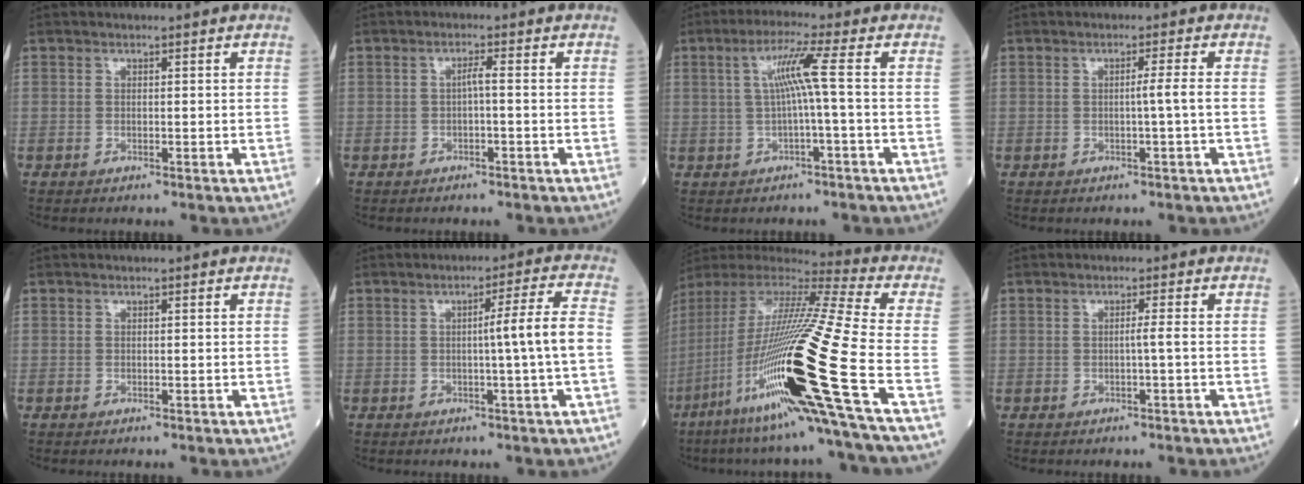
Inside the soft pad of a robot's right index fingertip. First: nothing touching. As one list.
[{"total": 1.4, "force": [-0.3, 0.0, 1.4], "torque": [-0.024, 0.003, -0.006]}, {"total": 5.4, "force": [0.2, -1.2, 5.3], "torque": [-0.102, 0.013, 0.010]}, {"total": 1.8, "force": [-0.4, -0.8, 1.6], "torque": [-0.025, 0.001, -0.007]}, {"total": 0.0}, {"total": 5.8, "force": [-0.6, -1.6, 5.6], "torque": [-0.085, 0.005, -0.007]}, {"total": 29.3, "force": [-10.6, -0.8, 27.3], "torque": [-0.506, -0.045, -0.200]}, {"total": 1.0, "force": [-0.3, -0.4, 0.9], "torque": [-0.006, 0.002, -0.008]}]